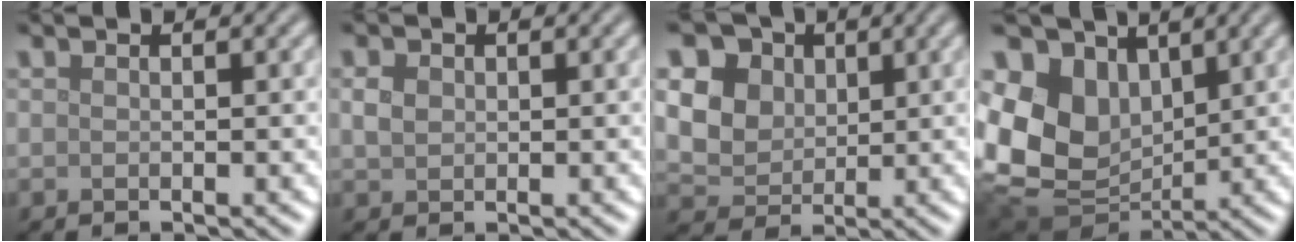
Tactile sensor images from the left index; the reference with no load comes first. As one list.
[{"total": 1.5, "force": [0.3, 1.2, 0.8], "torque": [-0.017, 0.003, 0.006]}, {"total": 10.1, "force": [3.8, 8.0, 4.8], "torque": [-0.115, 0.028, 0.061]}, {"total": 11.5, "force": [2.4, 8.8, 7.1], "torque": [-0.173, -0.005, 0.046]}]